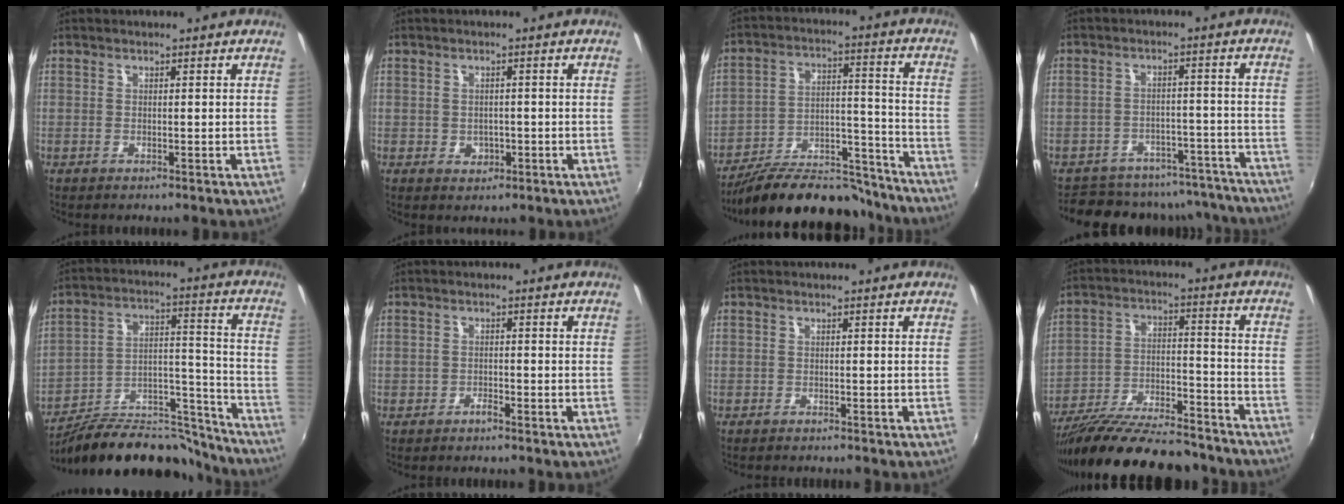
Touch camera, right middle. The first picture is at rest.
{"total": 2.6, "force": [-0.7, 2.4, 0.9], "torque": [-0.017, -0.001, -0.007]}
{"total": 19.4, "force": [-16.7, 7.3, 6.6], "torque": [-0.118, 0.044, -0.233]}
{"total": 16.4, "force": [-14.9, 5.8, 3.7], "torque": [-0.069, 0.028, -0.183]}
{"total": 20.4, "force": [-17.2, 7.4, 8.3], "torque": [-0.128, 0.042, -0.251]}
{"total": 1.3, "force": [-1.1, 0.6, 0.2], "torque": [-0.006, -0.002, -0.022]}
{"total": 1.6, "force": [-1.5, 0.3, 0.4], "torque": [-0.015, -0.010, -0.026]}
{"total": 24.7, "force": [-20.4, 7.1, 12.0], "torque": [-0.226, -0.025, -0.302]}